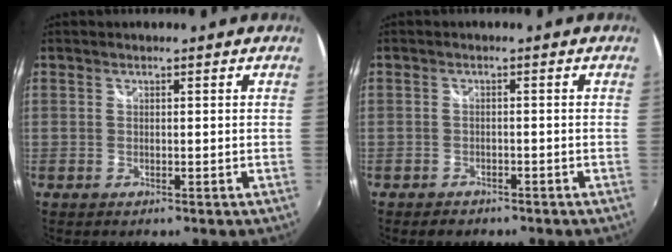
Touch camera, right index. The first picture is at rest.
{"total": 2.5, "force": [-2.0, 1.4, 0.6], "torque": [-0.020, -0.004, -0.032]}